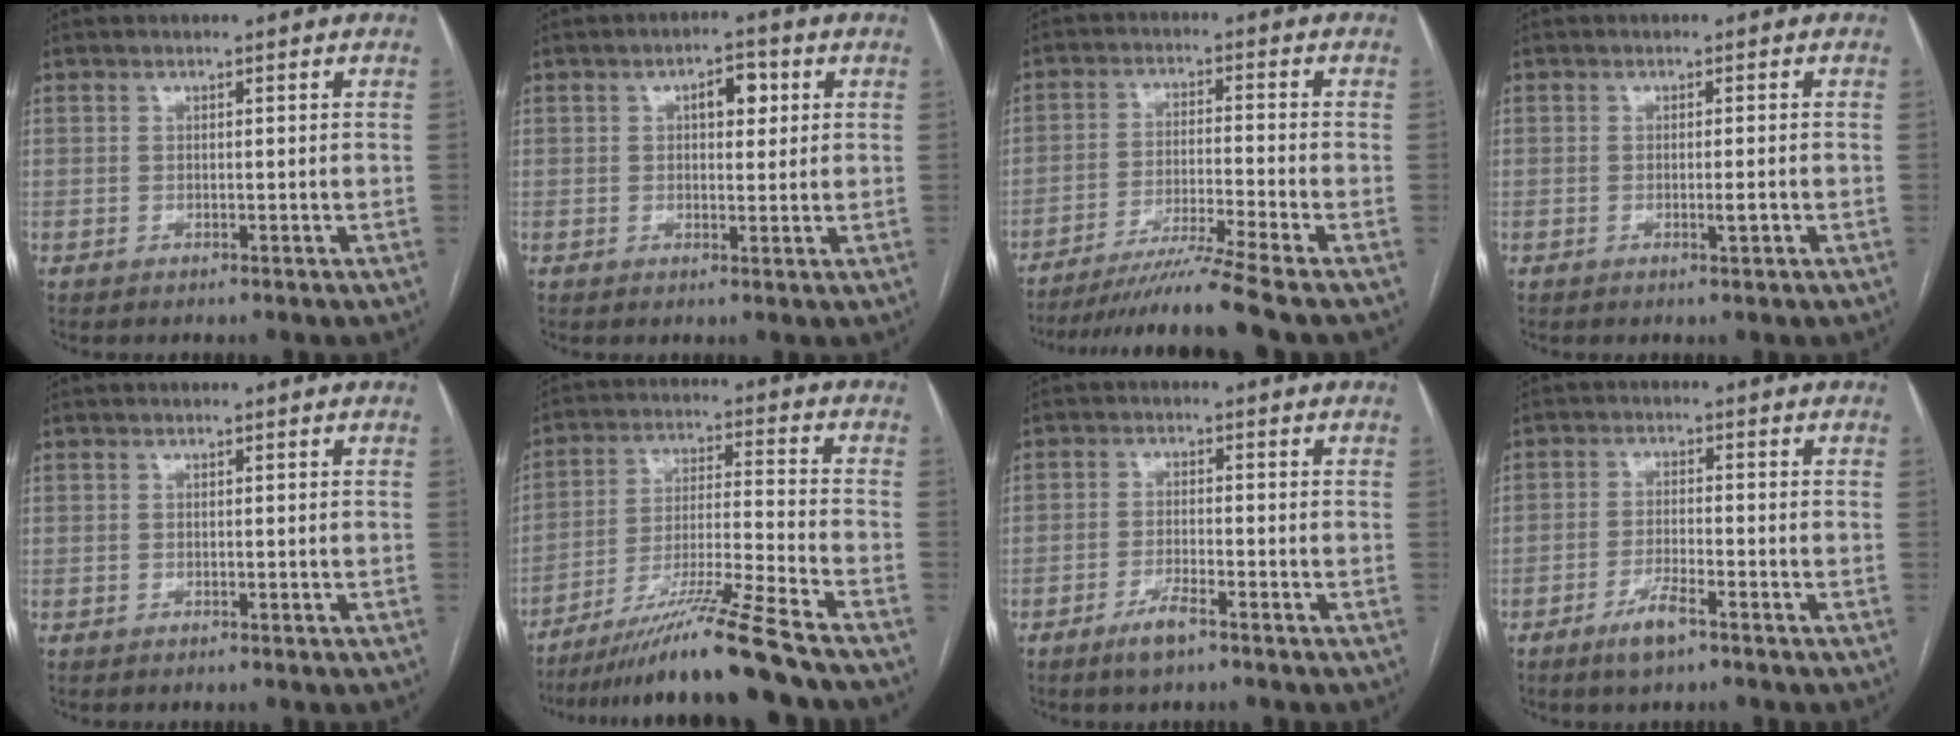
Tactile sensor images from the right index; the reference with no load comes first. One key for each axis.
{"total": 4.2, "fx": 1.3, "fy": 2.0, "fz": 3.4, "tx": -0.051, "ty": 0.014, "tz": 0.019}
{"total": 10.7, "fx": -8.9, "fy": -3.1, "fz": 5.1, "tx": -0.078, "ty": -0.032, "tz": -0.152}
{"total": 1.5, "fx": -0.6, "fy": -0.1, "fz": 1.4, "tx": -0.027, "ty": -0.003, "tz": -0.008}
{"total": 0.0}
{"total": 15.2, "fx": -12.2, "fy": -2.2, "fz": 8.9, "tx": -0.162, "ty": -0.020, "tz": -0.213}
{"total": 3.9, "fx": -2.7, "fy": 0.6, "fz": 2.8, "tx": -0.059, "ty": -0.004, "tz": -0.049}
{"total": 4.4, "fx": -2.9, "fy": 0.7, "fz": 3.2, "tx": -0.064, "ty": -0.004, "tz": -0.054}